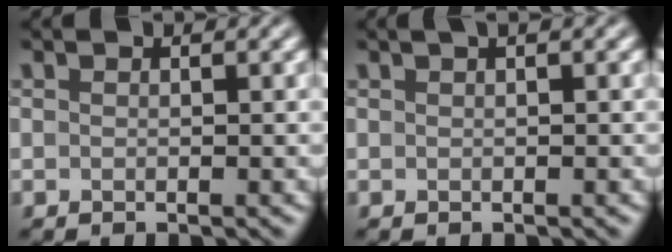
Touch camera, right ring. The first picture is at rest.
{"total": 1.5, "force": [0.8, 0.4, 1.1], "torque": [-0.017, 0.004, 0.009]}